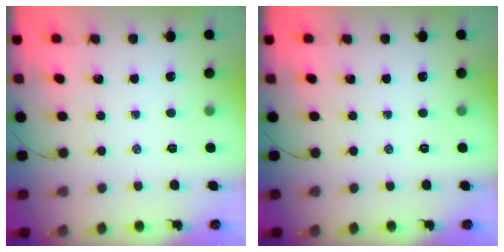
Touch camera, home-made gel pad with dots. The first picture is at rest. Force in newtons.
{"total": 0.0}